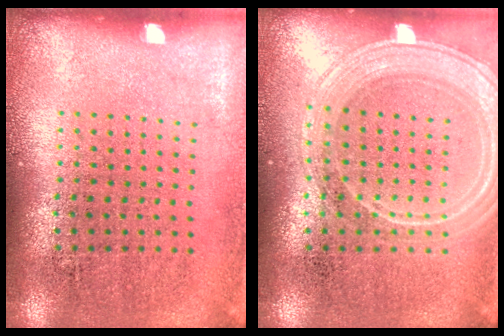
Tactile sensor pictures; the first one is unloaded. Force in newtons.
{"total": 2.0, "press": 2.0, "slide": 0.3}